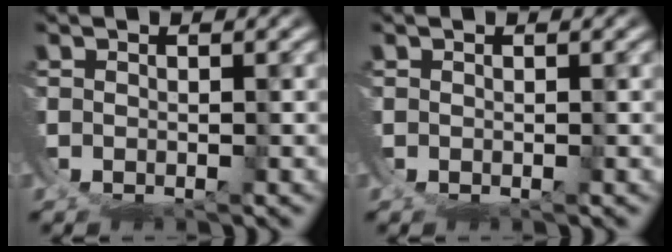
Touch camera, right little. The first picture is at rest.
{"total": 0.0}